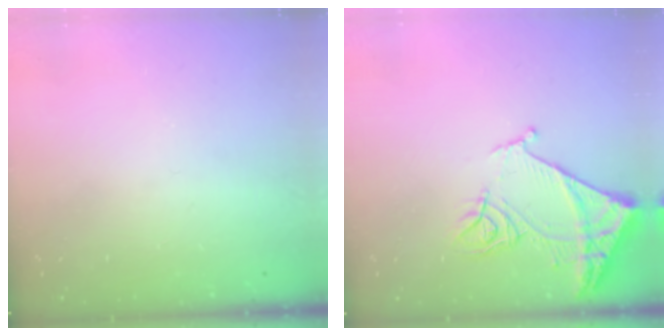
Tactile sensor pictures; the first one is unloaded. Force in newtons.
{"total": 11.7, "press": 11.6, "slide": 1.2}